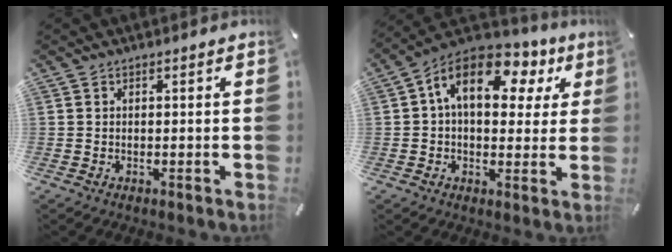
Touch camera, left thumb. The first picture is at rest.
{"total": 14.8, "force": [5.4, 8.9, 10.5], "torque": [-0.160, -0.010, 0.090]}